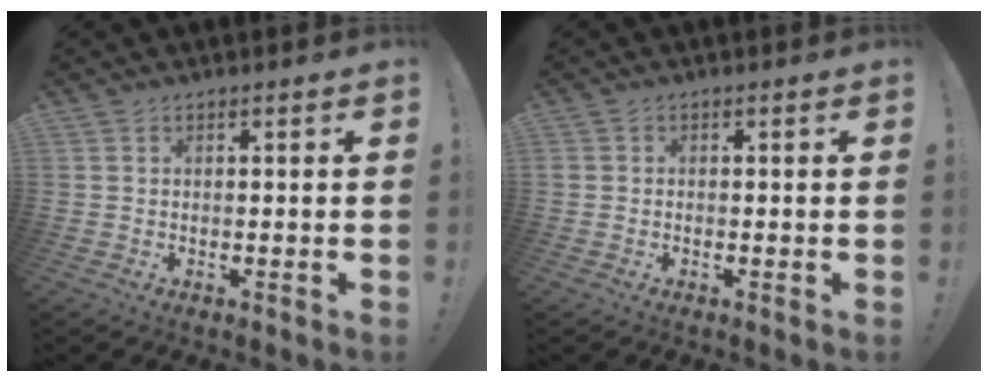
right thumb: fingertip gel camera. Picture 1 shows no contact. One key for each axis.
{"total": 0.8, "fx": -0.5, "fy": 0.5, "fz": -0.1, "tx": -0.005, "ty": 0.005, "tz": -0.008}